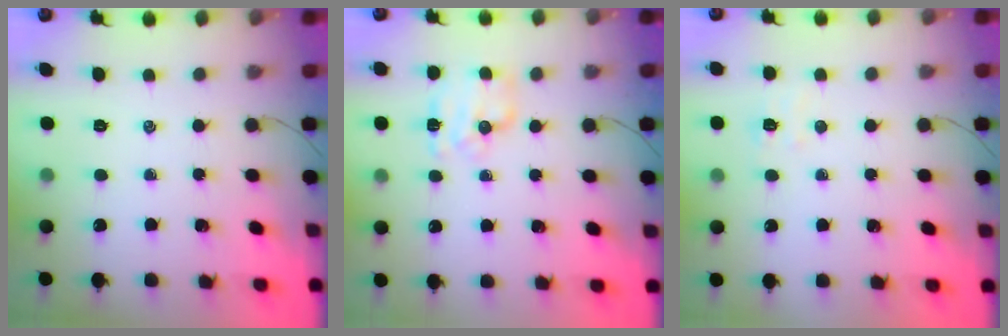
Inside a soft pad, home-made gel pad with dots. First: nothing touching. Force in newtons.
{"total": 7.5, "press": 7.4, "slide": 0.8}
{"total": 5.1, "press": 5.1, "slide": 0.8}